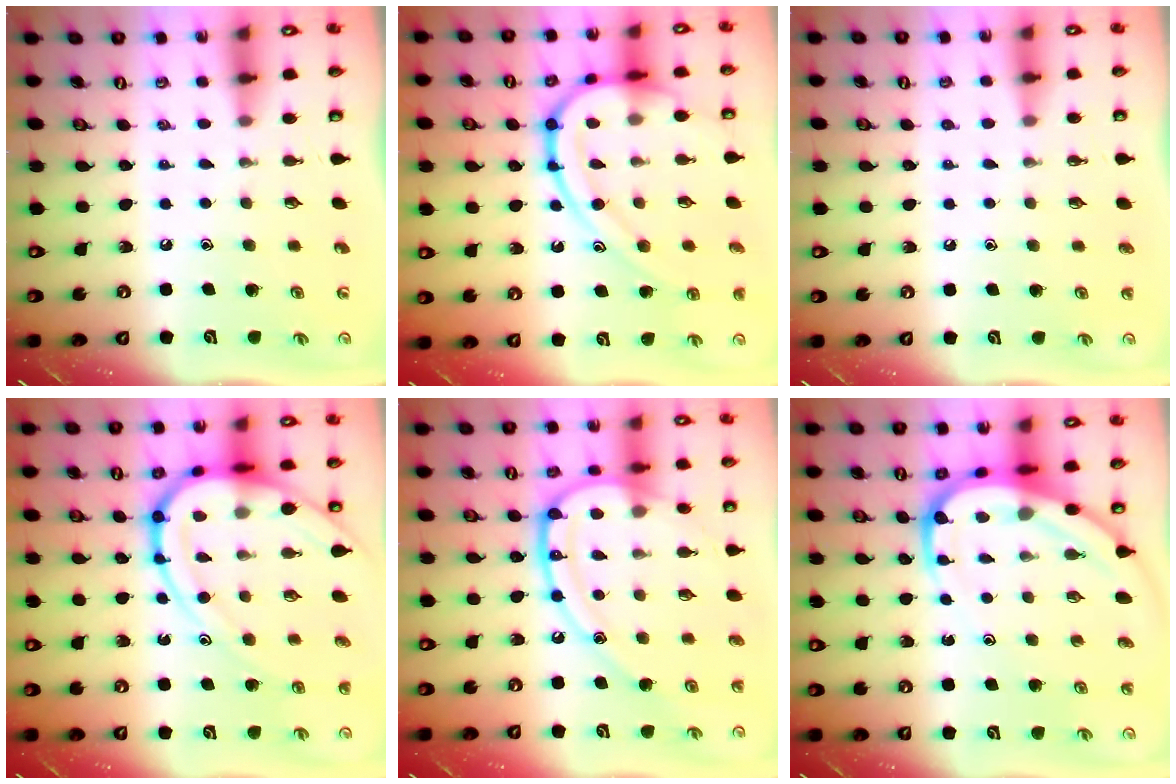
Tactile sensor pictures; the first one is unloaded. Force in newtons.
{"total": 18.1, "press": 18.0, "slide": 1.1}
{"total": 0.7, "press": 0.7, "slide": 0.0}
{"total": 18.6, "press": 18.5, "slide": 1.8}
{"total": 17.4, "press": 17.3, "slide": 1.6}
{"total": 12.4, "press": 12.4, "slide": 1.2}